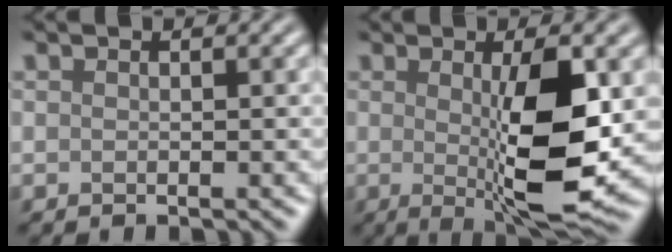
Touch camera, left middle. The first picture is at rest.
{"total": 8.2, "force": [-0.3, 1.8, 8.0], "torque": [-0.126, -0.017, 0.003]}